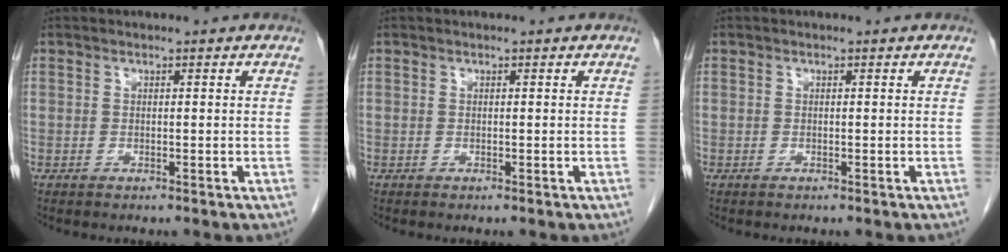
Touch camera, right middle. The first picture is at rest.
{"total": 0.0}
{"total": 0.0}